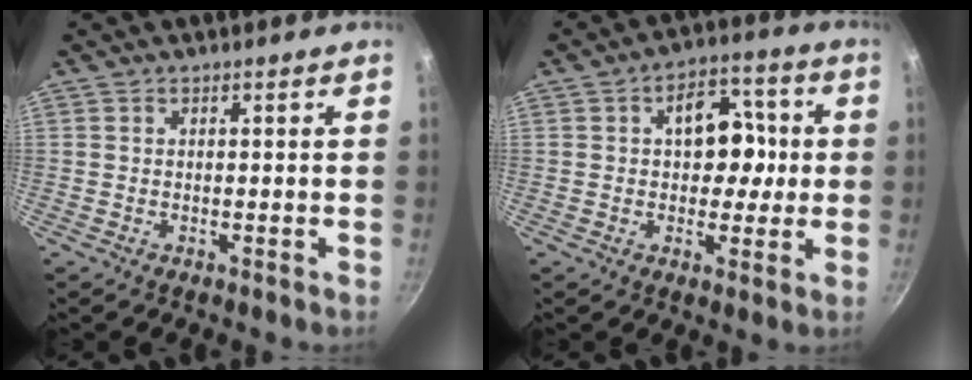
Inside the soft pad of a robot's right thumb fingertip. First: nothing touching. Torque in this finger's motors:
{"motor_torque": [-0.94, 1.32, 0.66, -0.08, 0.19]}